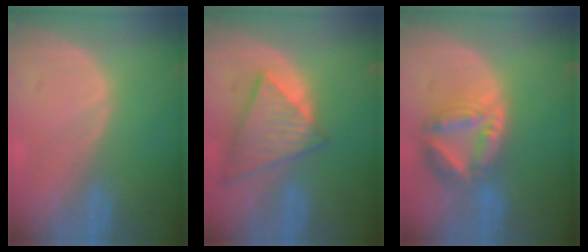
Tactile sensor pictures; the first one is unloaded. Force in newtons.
{"total": 8.9, "press": 7.6, "slide": 4.5}
{"total": 8.2, "press": 7.1, "slide": 4.2}